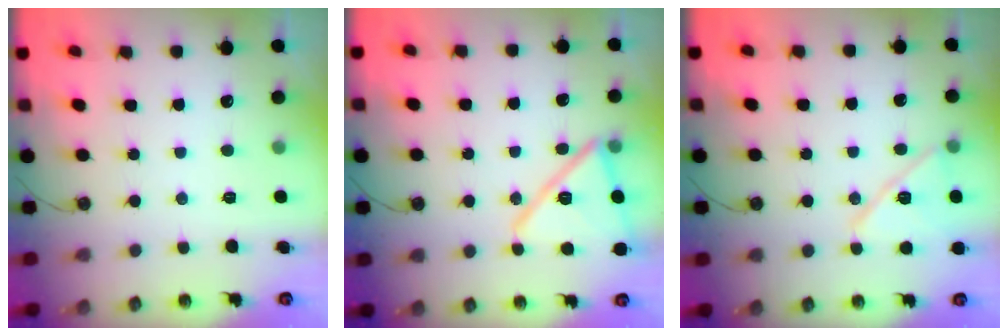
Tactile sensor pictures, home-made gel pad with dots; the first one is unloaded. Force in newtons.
{"total": 15.9, "press": 15.8, "slide": 1.5}
{"total": 14.2, "press": 14.0, "slide": 2.6}